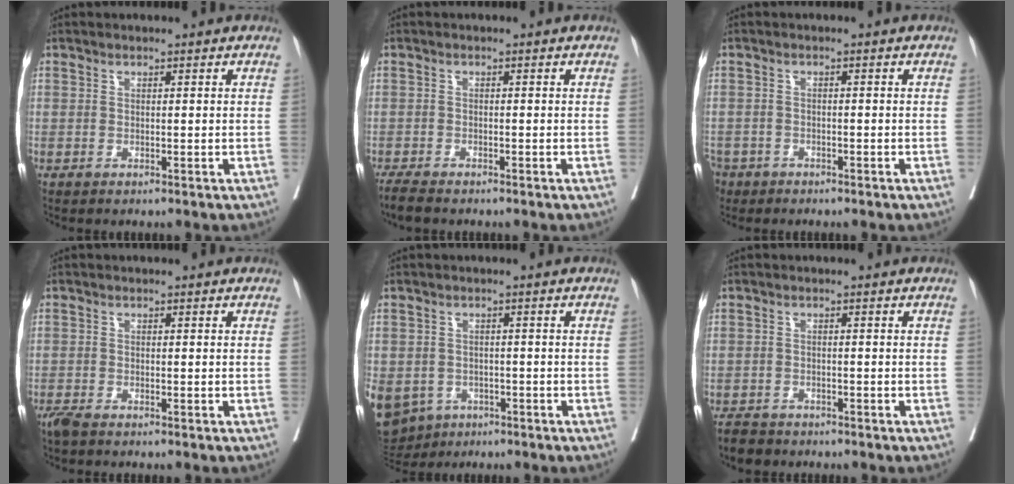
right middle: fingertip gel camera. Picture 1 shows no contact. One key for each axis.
{"total": 2.9, "fx": -2.6, "fy": 0.5, "fz": 1.3, "tx": -0.025, "ty": -0.008, "tz": -0.044}
{"total": 5.6, "fx": -4.0, "fy": 3.7, "fz": 1.1, "tx": -0.036, "ty": -0.003, "tz": -0.073}
{"total": 2.0, "fx": -1.7, "fy": 0.3, "fz": 1.0, "tx": -0.024, "ty": -0.007, "tz": -0.033}
{"total": 13.9, "fx": -6.9, "fy": 11.0, "fz": 4.9, "tx": -0.150, "ty": -0.007, "tz": -0.090}
{"total": 3.7, "fx": -3.3, "fy": 1.6, "fz": 0.6, "tx": -0.012, "ty": -0.004, "tz": -0.056}